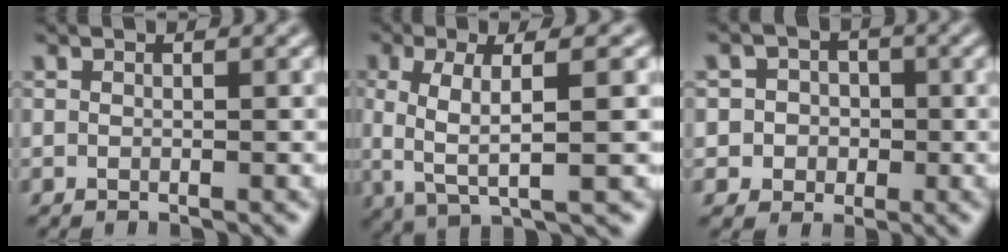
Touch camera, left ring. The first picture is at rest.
{"total": 6.0, "force": [0.2, 1.6, 5.8], "torque": [-0.107, 0.003, 0.004]}
{"total": 3.7, "force": [-0.3, 3.6, 0.8], "torque": [0.006, 0.016, -0.020]}